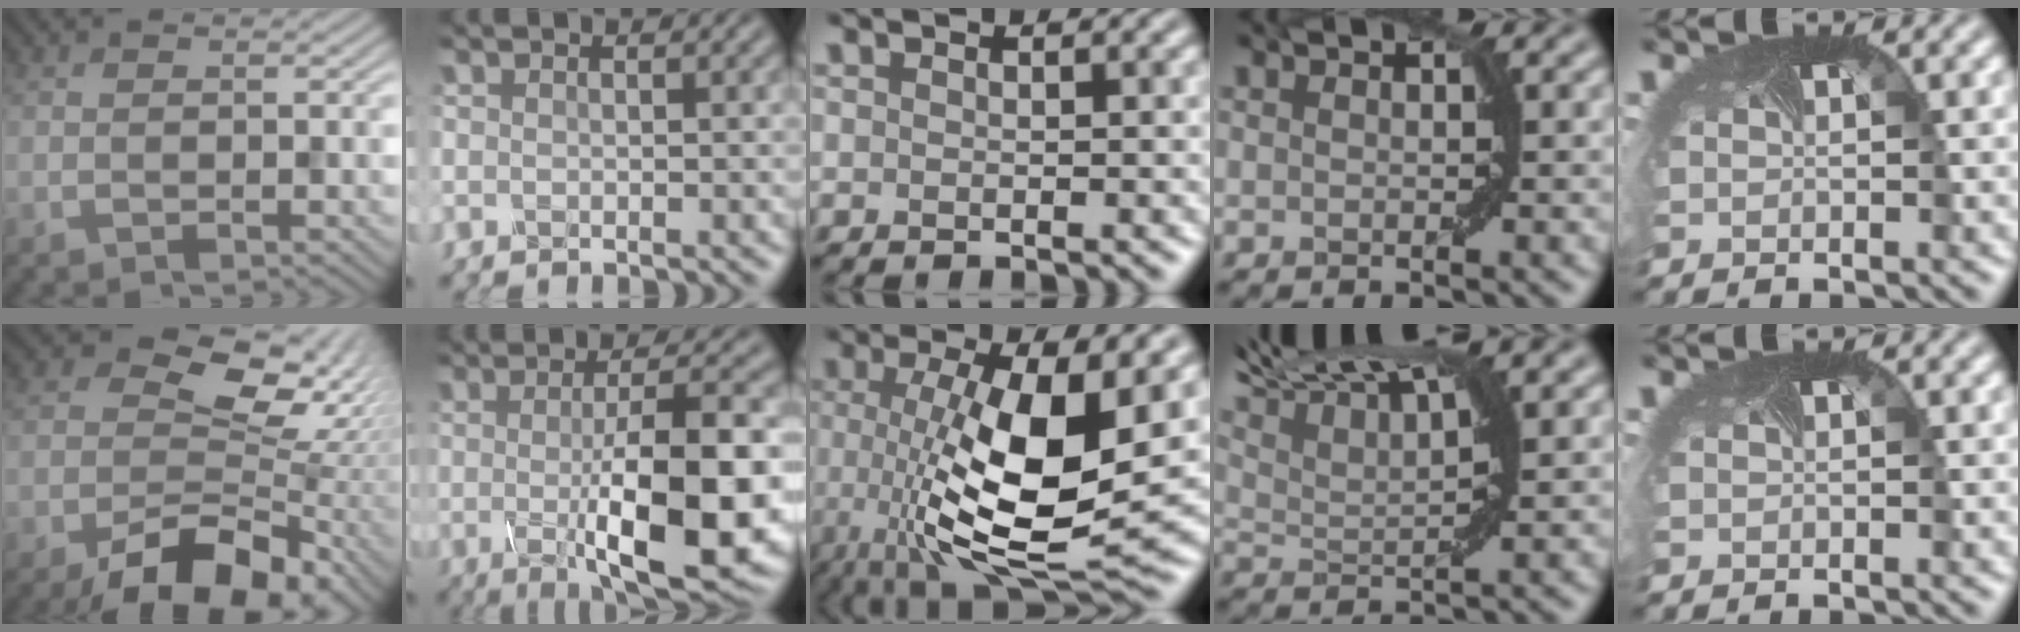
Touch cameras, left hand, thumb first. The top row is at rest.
{"thumb": {"total": 16.8, "force": [-4.1, 10.9, 12.1], "torque": [-0.170, -0.023, -0.050]}, "index": {"total": 13.1, "force": [-1.1, 3.8, 12.5], "torque": [-0.157, -0.011, -0.014]}, "middle": {"total": 11.4, "force": [0.0, 3.6, 10.8], "torque": [-0.186, -0.014, 0.001]}, "ring": {"total": 9.4, "force": [7.3, 2.0, 5.5], "torque": [-0.102, 0.029, 0.104]}}